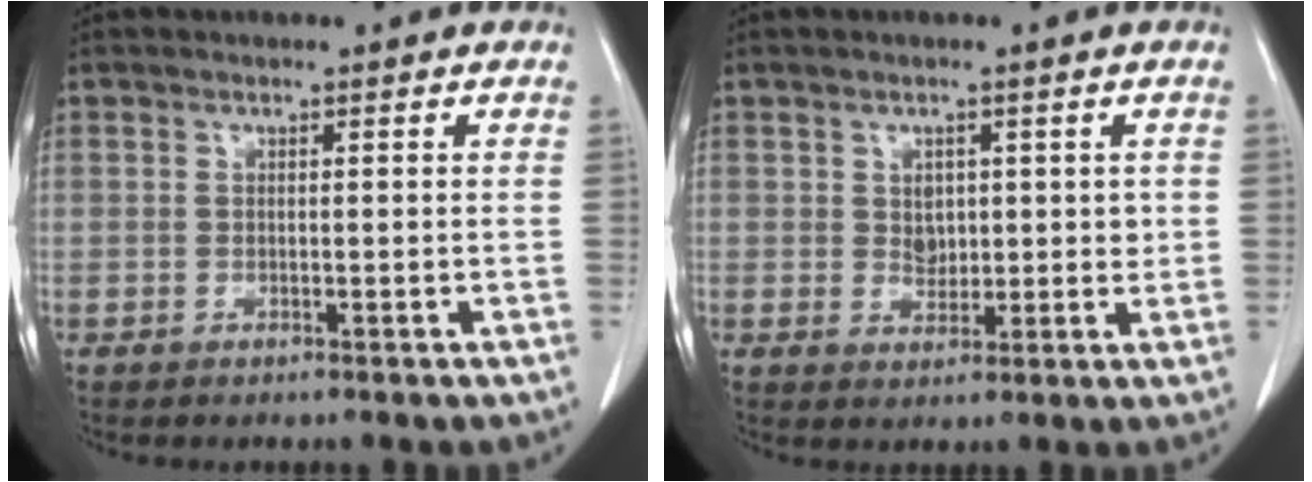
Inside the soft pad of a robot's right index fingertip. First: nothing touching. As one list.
[{"total": 3.5, "force": [0.8, 2.7, 2.1], "torque": [-0.028, 0.001, 0.018]}]